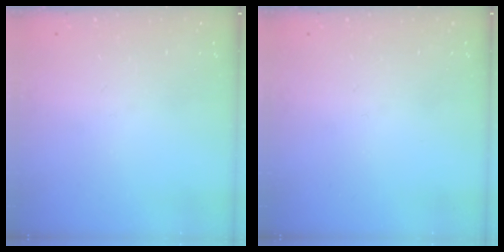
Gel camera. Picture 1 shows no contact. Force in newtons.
{"total": 0.0}